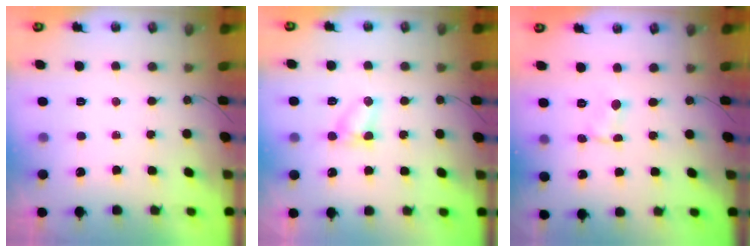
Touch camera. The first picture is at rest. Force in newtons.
{"total": 4.2, "press": 4.2, "slide": 0.5}
{"total": 0.6, "press": 0.6, "slide": 0.1}